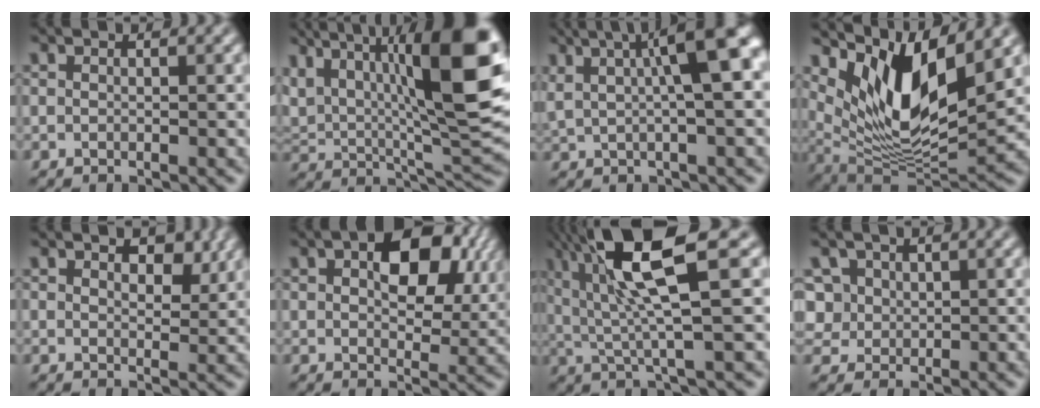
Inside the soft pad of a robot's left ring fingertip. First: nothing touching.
{"total": 13.4, "force": [4.7, 5.9, 11.1], "torque": [-0.186, 0.018, 0.081]}
{"total": 8.8, "force": [2.5, 2.5, 8.1], "torque": [-0.122, 0.019, 0.045]}
{"total": 9.8, "force": [4.6, 3.6, 7.9], "torque": [-0.137, -0.013, 0.095]}
{"total": 3.4, "force": [2.0, 1.6, 2.2], "torque": [-0.035, 0.003, 0.026]}
{"total": 9.3, "force": [3.5, 4.9, 7.1], "torque": [-0.103, 0.010, 0.056]}
{"total": 9.5, "force": [3.5, 1.9, 8.6], "torque": [-0.157, 0.012, 0.064]}
{"total": 4.1, "force": [1.8, 3.4, 1.5], "torque": [-0.043, 0.013, 0.029]}